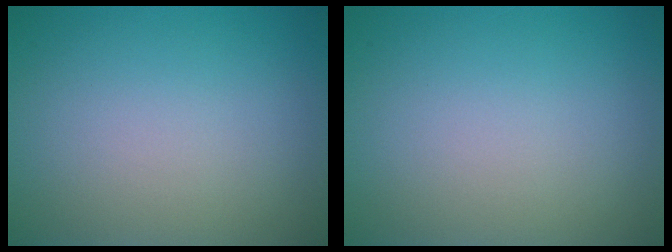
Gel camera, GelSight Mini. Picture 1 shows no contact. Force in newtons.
{"total": 0.0}